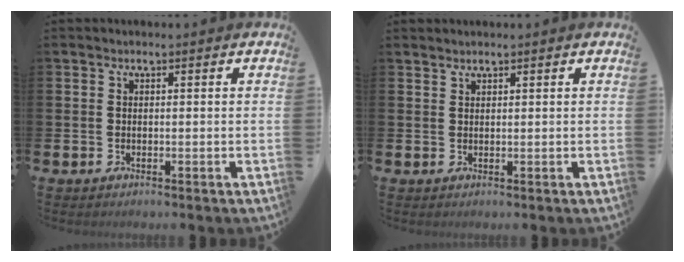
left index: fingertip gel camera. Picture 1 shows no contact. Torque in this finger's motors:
{"motor_torque": [-0.12, 0.12, 0.00, -0.01]}